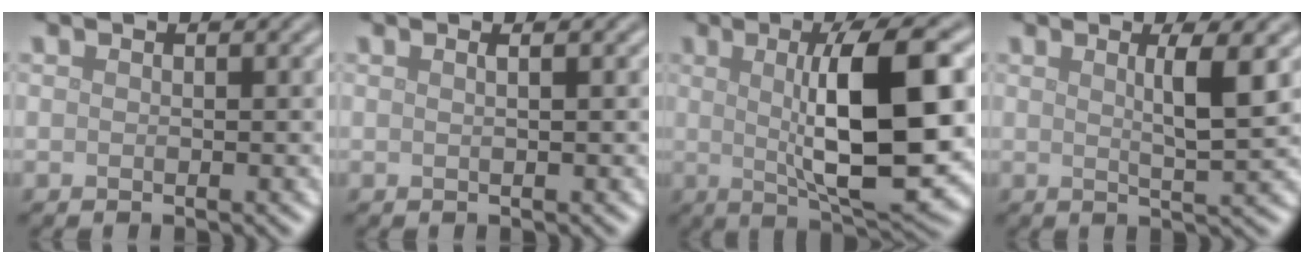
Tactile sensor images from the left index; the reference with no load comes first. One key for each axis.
{"total": 1.2, "fx": 0.5, "fy": 0.5, "fz": 1.0, "tx": -0.005, "ty": -0.001, "tz": -0.003}
{"total": 10.8, "fx": 1.0, "fy": 2.7, "fz": 10.5, "tx": -0.147, "ty": 0.001, "tz": 0.021}
{"total": 3.6, "fx": 1.1, "fy": 0.5, "fz": 3.4, "tx": -0.051, "ty": 0.000, "tz": 0.016}